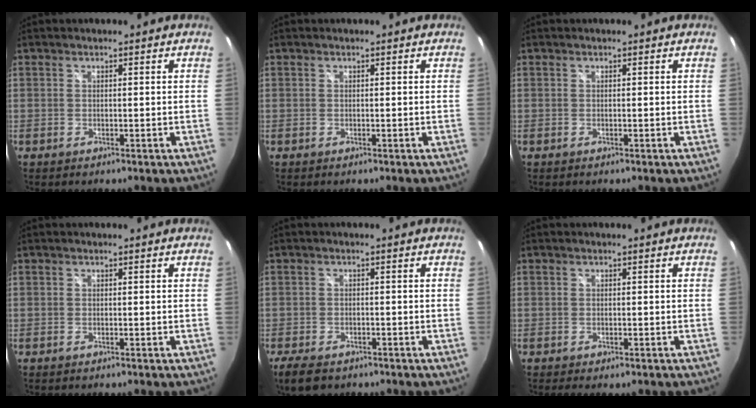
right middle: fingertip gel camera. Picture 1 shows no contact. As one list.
[{"total": 0.0}, {"total": 0.0}, {"total": 0.0}, {"total": 6.1, "force": [-4.3, 3.0, 3.1], "torque": [-0.076, -0.016, -0.074]}, {"total": 1.8, "force": [-1.2, 0.8, 1.1], "torque": [-0.020, -0.008, -0.017]}]